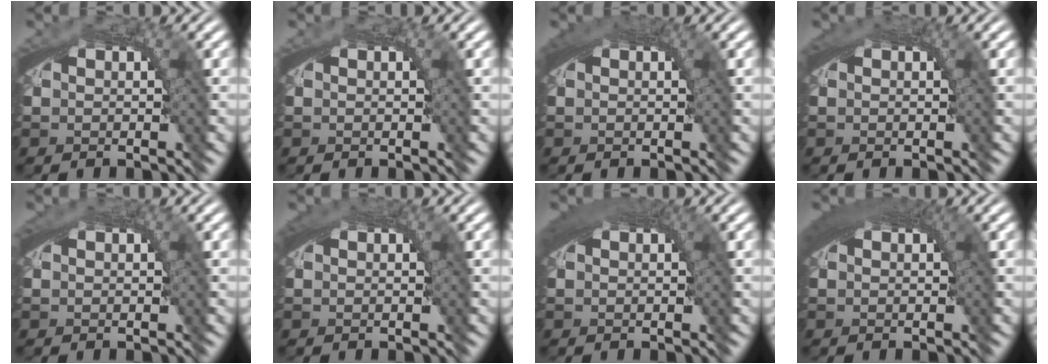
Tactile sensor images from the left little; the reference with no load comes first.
{"total": 0.0}
{"total": 1.8, "force": [0.7, 0.3, 1.6], "torque": [-0.021, 0.006, 0.010]}
{"total": 1.0, "force": [0.4, 0.0, 1.0], "torque": [-0.014, 0.002, 0.008]}
{"total": 0.5, "force": [0.3, -0.1, 0.5], "torque": [-0.006, 0.002, 0.006]}
{"total": 1.2, "force": [0.5, 0.1, 1.1], "torque": [-0.017, 0.004, 0.009]}
{"total": 2.4, "force": [1.0, 0.5, 2.1], "torque": [-0.025, 0.008, 0.015]}
{"total": 3.1, "force": [1.2, 0.9, 2.7], "torque": [-0.034, 0.011, 0.016]}